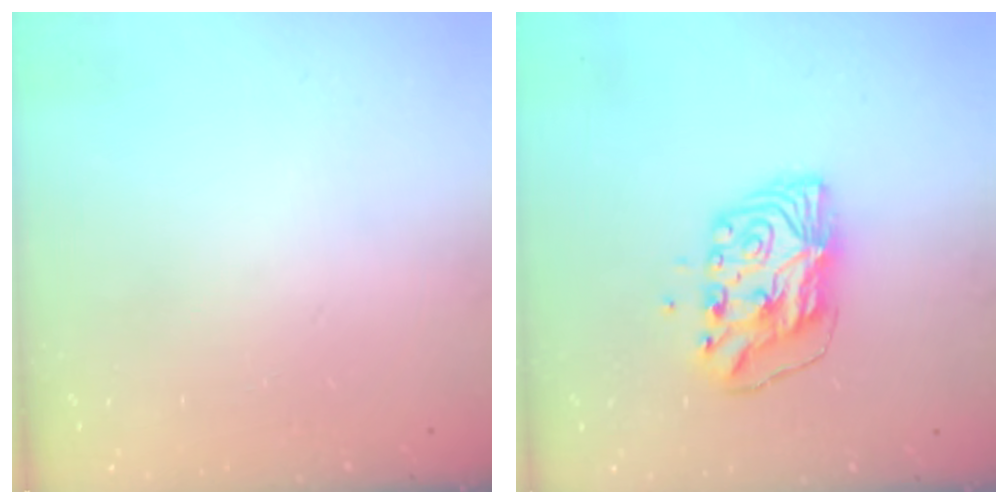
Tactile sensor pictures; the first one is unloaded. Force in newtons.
{"total": 9.3, "press": 9.3, "slide": 0.8}